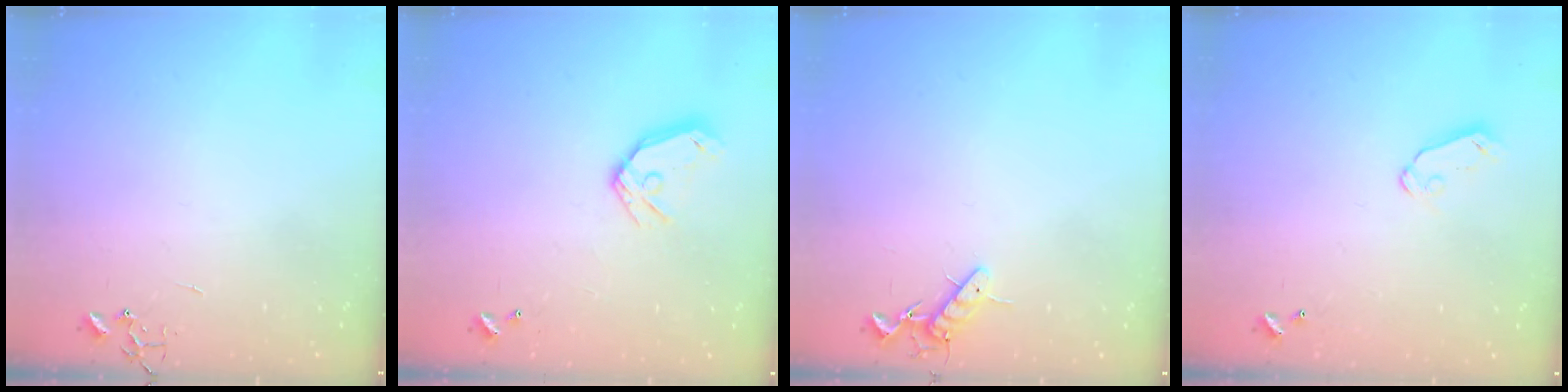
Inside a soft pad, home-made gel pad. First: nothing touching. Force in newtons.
{"total": 11.2, "press": 11.0, "slide": 1.8}
{"total": 8.0, "press": 7.9, "slide": 1.4}
{"total": 5.4, "press": 5.4, "slide": 0.5}